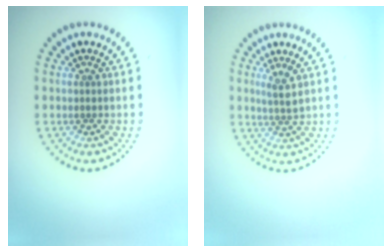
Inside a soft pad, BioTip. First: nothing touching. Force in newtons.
{"total": 1.9, "press": 1.3, "slide": 1.3}